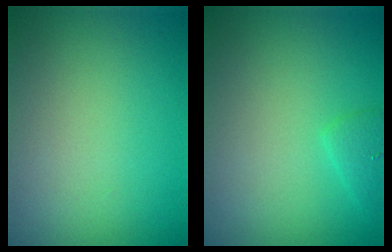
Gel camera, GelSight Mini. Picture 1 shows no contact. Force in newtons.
{"total": 1.2, "press": 1.2, "slide": 0.1}